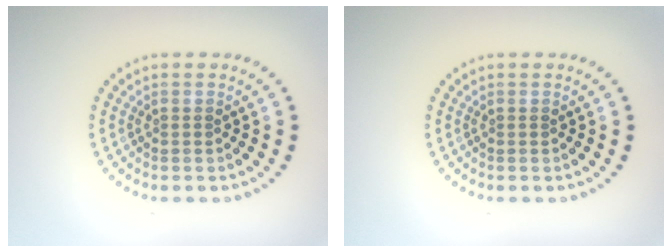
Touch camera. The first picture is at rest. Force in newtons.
{"total": 0.0}